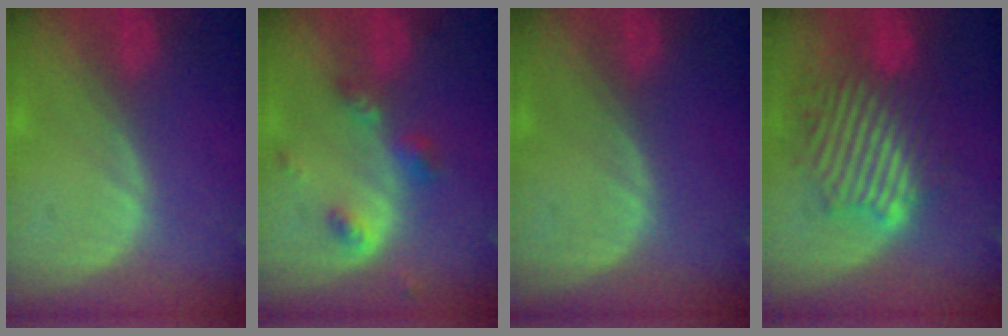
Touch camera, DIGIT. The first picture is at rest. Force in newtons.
{"total": 4.7, "press": 4.2, "slide": 2.1}
{"total": 0.0}
{"total": 9.8, "press": 9.5, "slide": 2.1}